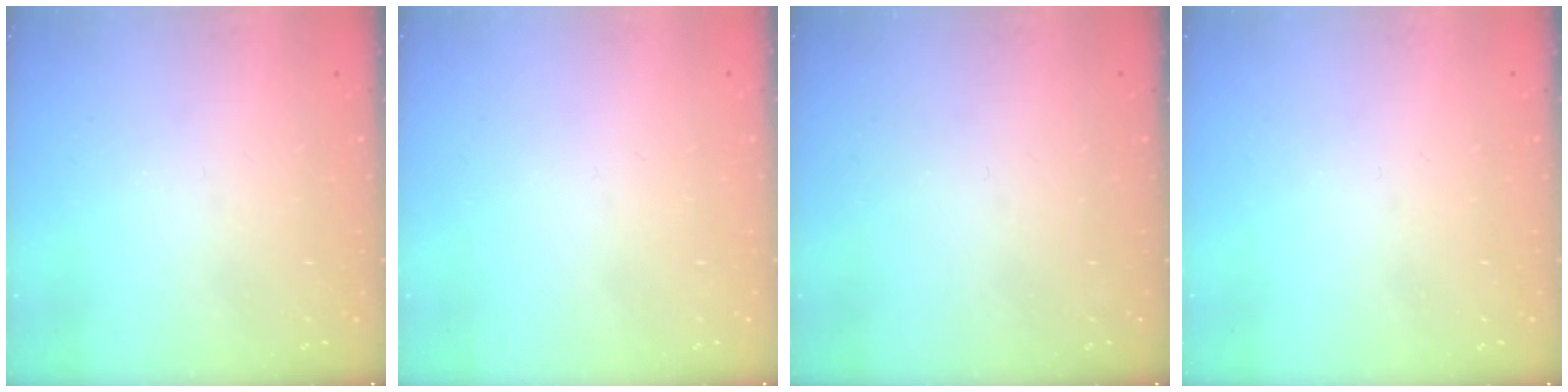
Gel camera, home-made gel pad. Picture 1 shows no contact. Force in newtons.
{"total": 1.8, "press": 1.8, "slide": 0.1}
{"total": 0.0}
{"total": 0.0}